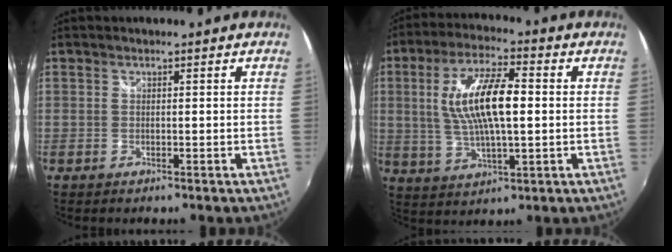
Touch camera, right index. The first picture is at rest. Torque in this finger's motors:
{"motor_torque": [0.54, 0.05, 0.39, 0.21]}